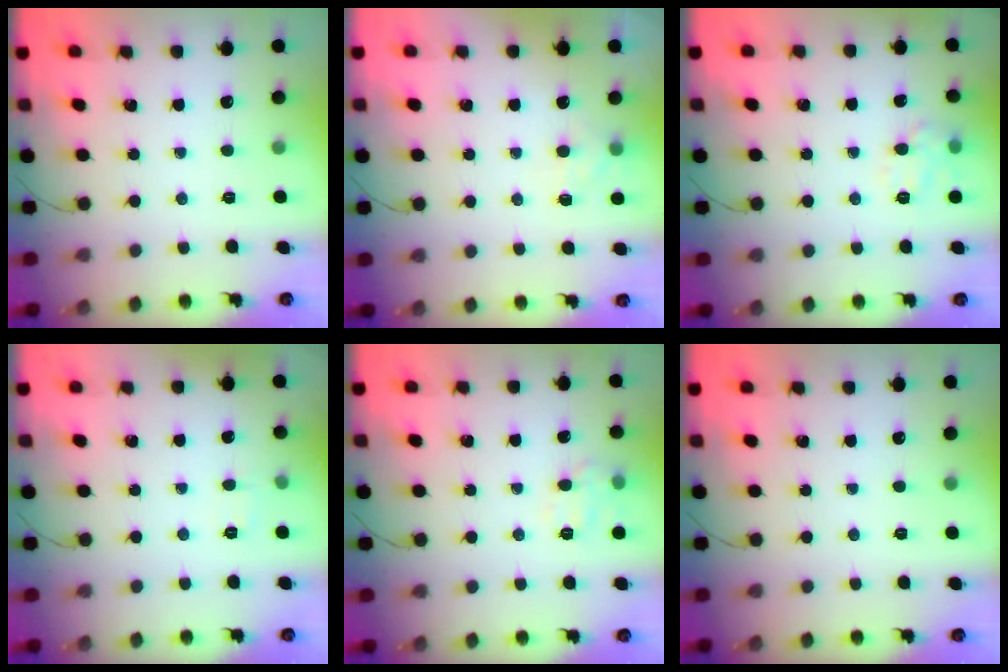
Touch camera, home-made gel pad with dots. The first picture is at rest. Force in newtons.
{"total": 6.8, "press": 6.6, "slide": 1.5}
{"total": 9.4, "press": 9.4, "slide": 0.6}
{"total": 2.6, "press": 2.3, "slide": 1.2}
{"total": 8.5, "press": 8.4, "slide": 0.8}
{"total": 0.0}